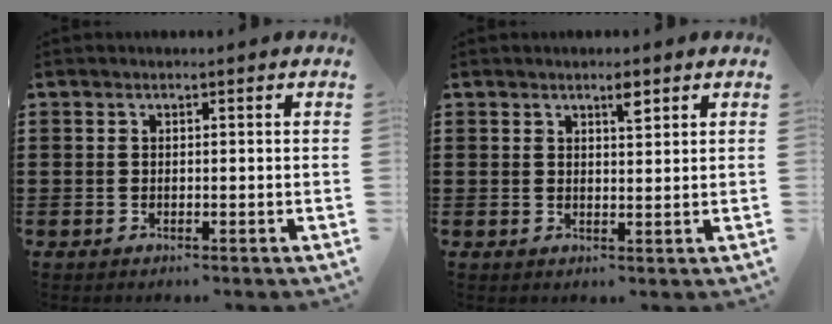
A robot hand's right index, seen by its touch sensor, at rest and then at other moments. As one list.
[{"total": 2.5, "force": [1.7, 0.6, 1.7], "torque": [-0.028, 0.001, 0.028]}]